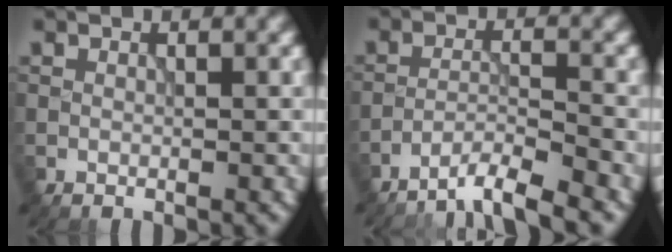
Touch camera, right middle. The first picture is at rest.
{"total": 4.5, "force": [-3.8, 0.4, 2.4], "torque": [-0.034, 0.004, -0.076]}